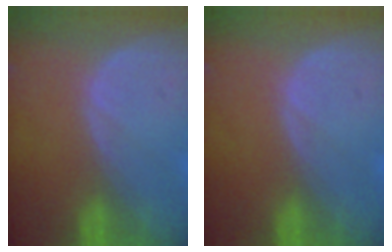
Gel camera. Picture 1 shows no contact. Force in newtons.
{"total": 0.0}